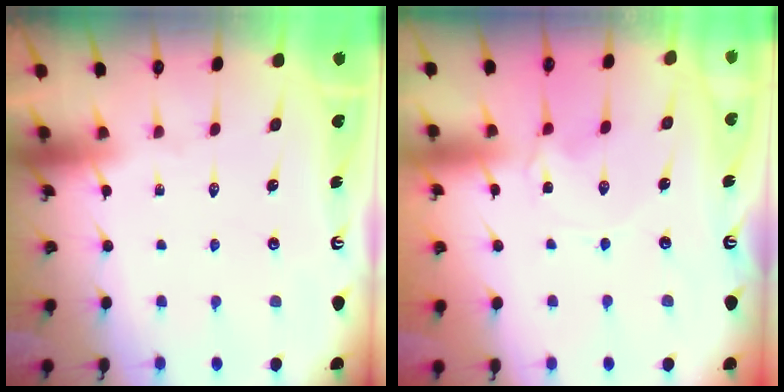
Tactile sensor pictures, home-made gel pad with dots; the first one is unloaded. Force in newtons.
{"total": 0.7, "press": 0.6, "slide": 0.3}